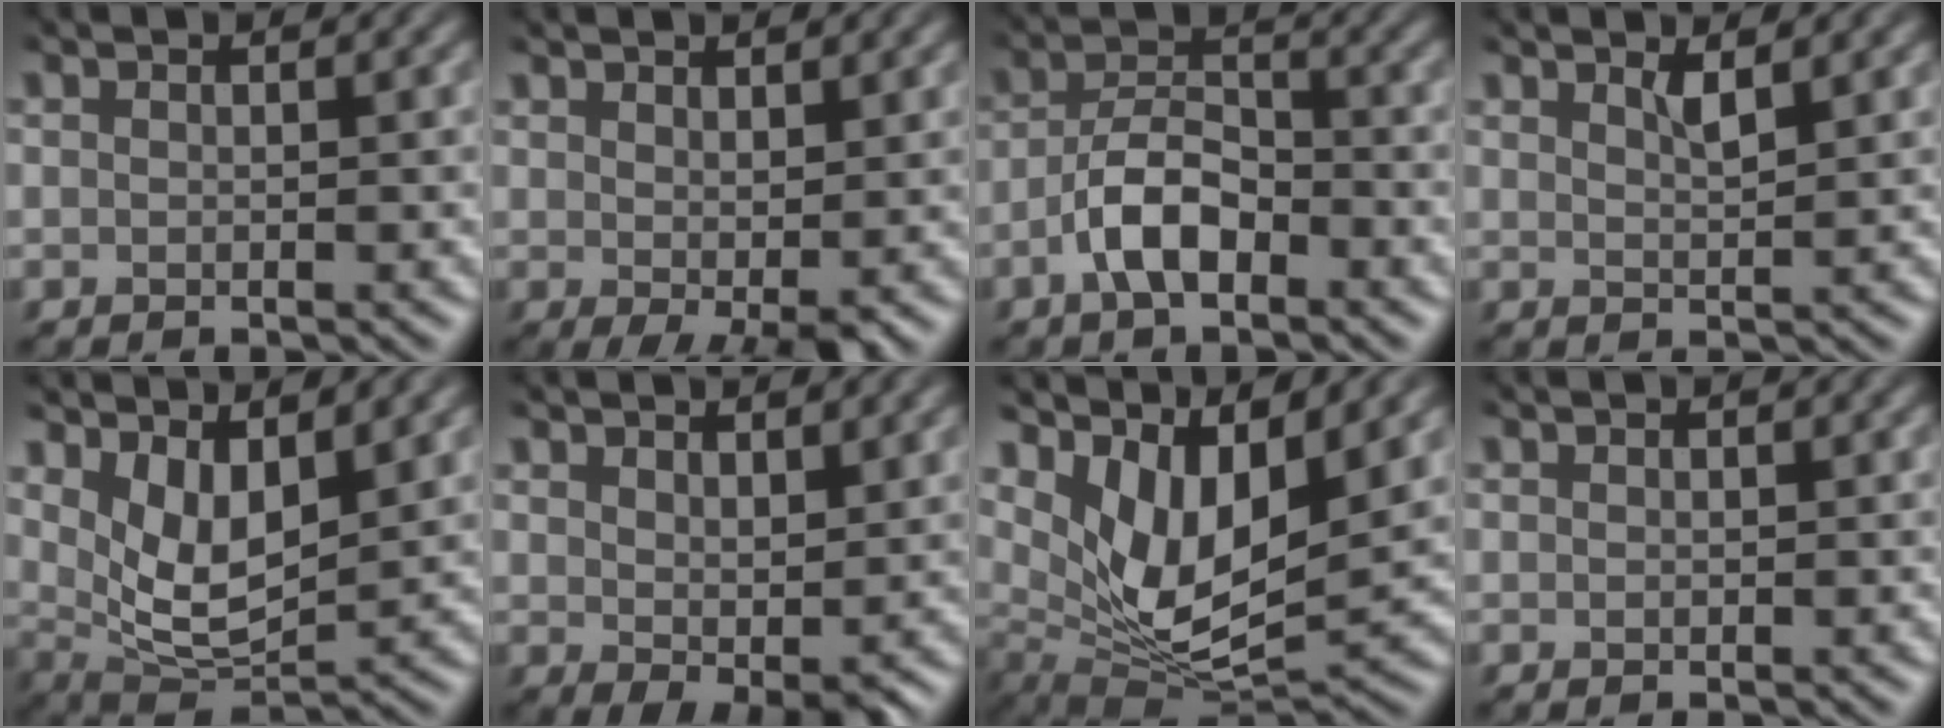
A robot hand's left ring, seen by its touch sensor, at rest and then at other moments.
{"total": 3.1, "force": [0.6, 1.1, 2.9], "torque": [-0.047, -0.006, 0.013]}
{"total": 4.3, "force": [-2.6, 1.6, 2.9], "torque": [-0.054, 0.003, -0.057]}
{"total": 0.9, "force": [0.7, -0.1, 0.5], "torque": [-0.010, -0.005, 0.012]}
{"total": 5.0, "force": [2.0, 2.2, 4.1], "torque": [-0.079, -0.021, 0.036]}
{"total": 3.7, "force": [1.8, 1.6, 2.8], "torque": [-0.044, -0.010, 0.035]}
{"total": 8.6, "force": [3.0, 4.1, 7.0], "torque": [-0.133, -0.018, 0.058]}
{"total": 0.0}